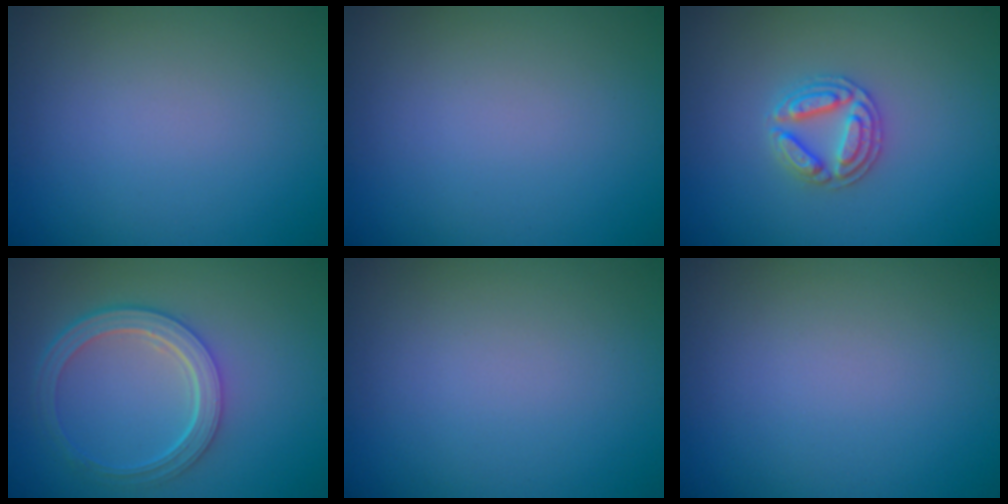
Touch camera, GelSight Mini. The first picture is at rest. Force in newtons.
{"total": 0.0}
{"total": 2.8, "press": 2.7, "slide": 0.5}
{"total": 4.7, "press": 3.5, "slide": 3.2}
{"total": 0.0}
{"total": 0.0}